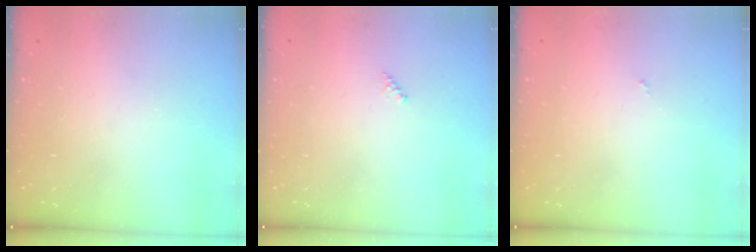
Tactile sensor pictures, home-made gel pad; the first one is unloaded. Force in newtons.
{"total": 2.0, "press": 2.0, "slide": 0.2}
{"total": 0.0}